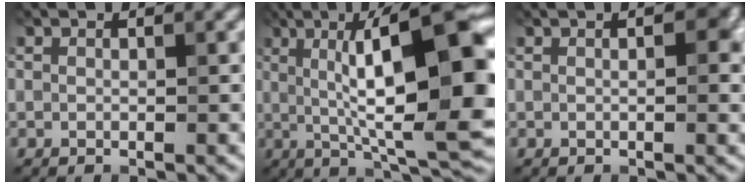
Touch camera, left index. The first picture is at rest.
{"total": 14.1, "force": [1.6, 2.6, 13.7], "torque": [-0.185, 0.020, 0.020]}
{"total": 3.1, "force": [0.7, 1.4, 2.7], "torque": [-0.036, 0.008, 0.007]}